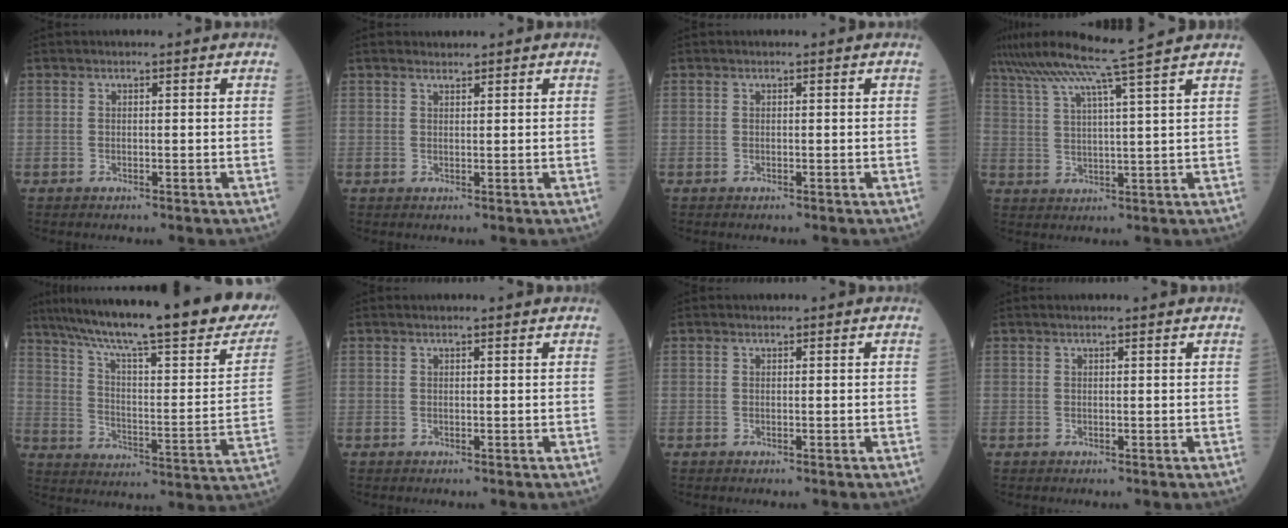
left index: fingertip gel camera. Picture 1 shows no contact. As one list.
[{"total": 1.1, "force": [1.1, 0.1, 0.1], "torque": [-0.011, 0.009, 0.023]}, {"total": 0.0}, {"total": 12.2, "force": [9.9, -2.6, 6.7], "torque": [-0.120, -0.001, 0.152]}, {"total": 31.5, "force": [25.5, 3.6, 18.3], "torque": [-0.284, -0.048, 0.339]}, {"total": 1.7, "force": [1.6, -0.1, 0.7], "torque": [-0.010, 0.014, 0.023]}, {"total": 0.0}, {"total": 2.0, "force": [1.8, -0.2, 0.9], "torque": [-0.012, 0.014, 0.025]}]